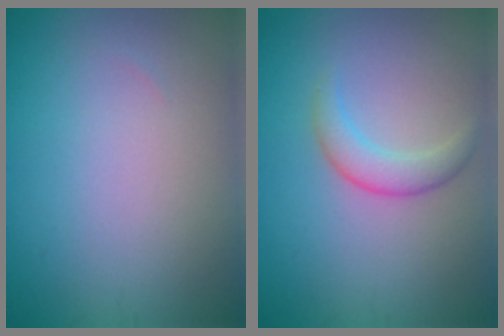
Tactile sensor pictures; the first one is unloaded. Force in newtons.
{"total": 2.4, "press": 2.4, "slide": 0.1}